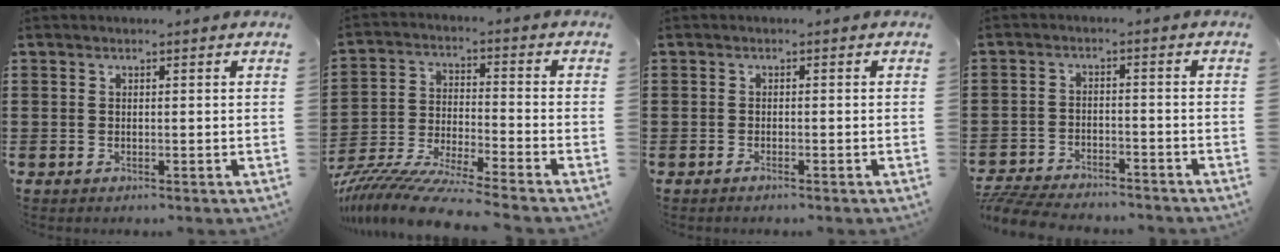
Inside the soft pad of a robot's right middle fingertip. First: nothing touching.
{"total": 9.2, "force": [-8.8, -0.5, 2.6], "torque": [-0.060, -0.007, -0.178]}
{"total": 0.7, "force": [-0.5, 0.0, 0.4], "torque": [-0.010, -0.004, -0.009]}
{"total": 5.5, "force": [-5.4, 0.7, 0.9], "torque": [-0.031, 0.004, -0.113]}